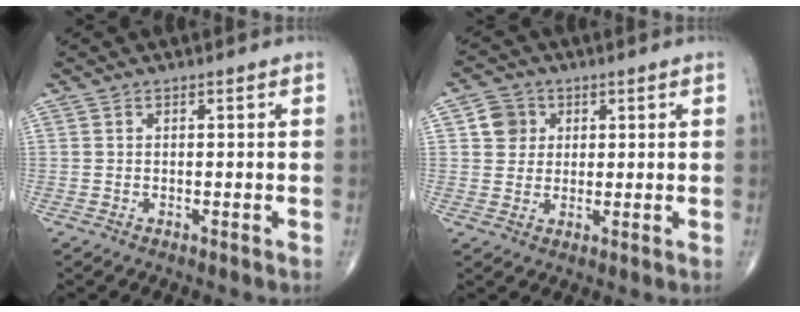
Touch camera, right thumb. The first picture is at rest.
{"total": 5.0, "force": [1.4, 4.6, 1.3], "torque": [0.002, 0.000, 0.020]}